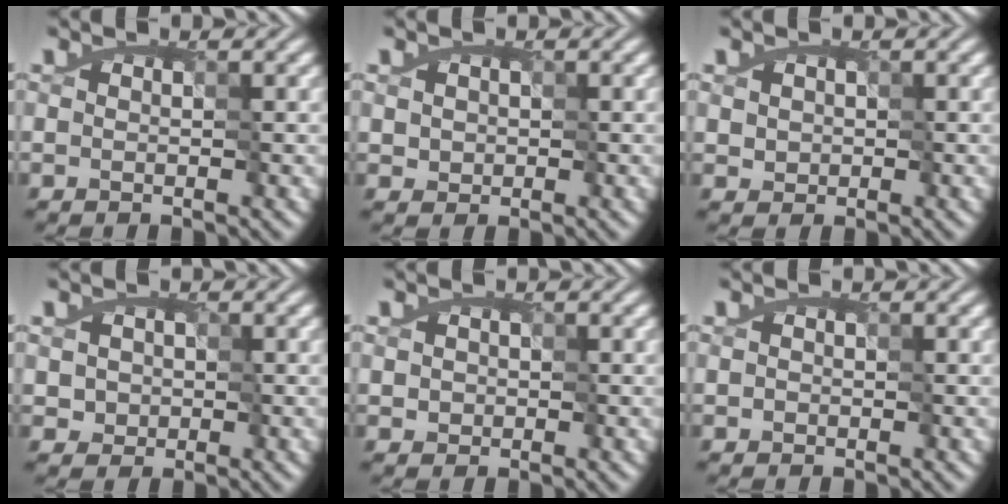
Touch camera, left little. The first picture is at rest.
{"total": 1.3, "force": [0.0, 1.3, 0.4], "torque": [-0.026, -0.002, 0.016]}
{"total": 1.4, "force": [0.1, 1.3, 0.4], "torque": [-0.028, -0.002, 0.019]}
{"total": 2.2, "force": [-0.3, 2.1, 0.5], "torque": [-0.019, -0.001, 0.002]}
{"total": 1.3, "force": [-0.2, 1.2, 0.4], "torque": [-0.020, 0.002, 0.009]}
{"total": 0.6, "force": [-0.3, 0.5, 0.2], "torque": [-0.004, 0.001, -0.003]}